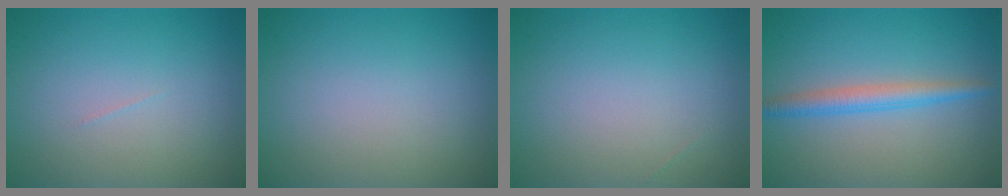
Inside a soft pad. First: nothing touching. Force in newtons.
{"total": 0.0}
{"total": 0.0}
{"total": 2.7, "press": 2.7, "slide": 0.0}